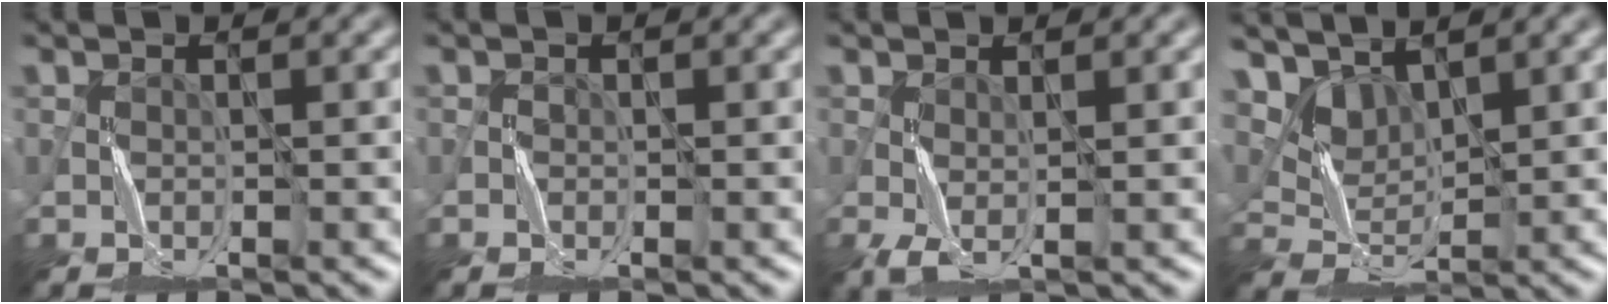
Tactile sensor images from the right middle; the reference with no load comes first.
{"total": 0.6, "force": [-0.4, 0.5, 0.1], "torque": [-0.002, 0.002, -0.007]}
{"total": 1.4, "force": [0.0, 0.5, 1.3], "torque": [-0.040, -0.004, 0.001]}
{"total": 4.0, "force": [3.2, 1.8, 1.5], "torque": [-0.047, -0.007, 0.063]}